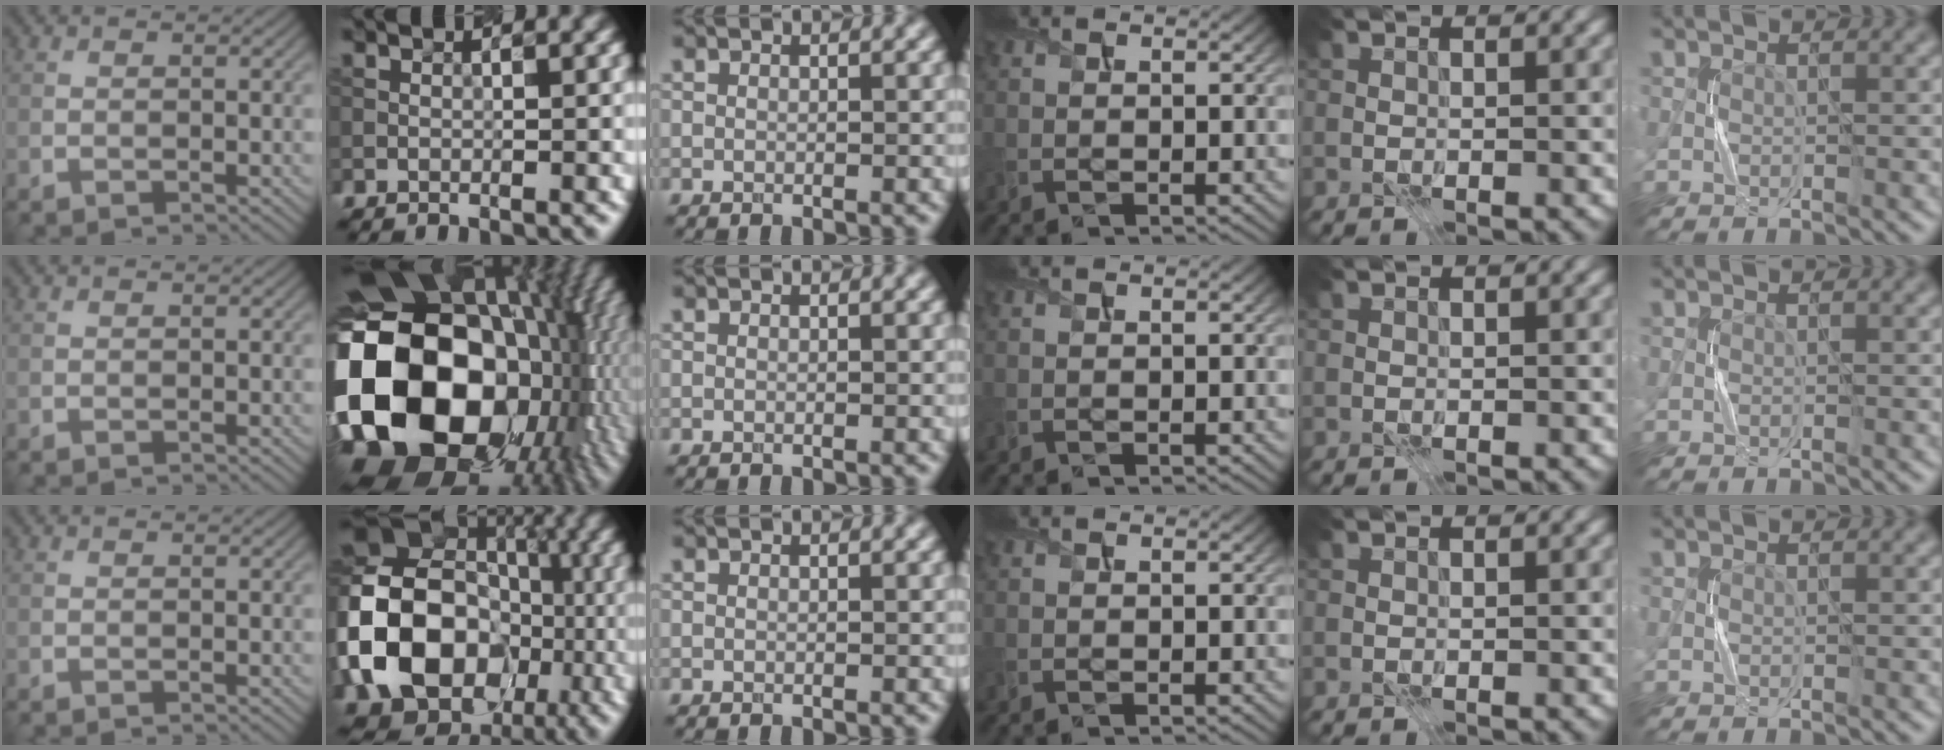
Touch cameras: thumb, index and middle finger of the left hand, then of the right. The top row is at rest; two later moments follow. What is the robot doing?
{"motion": "press", "object": "sticker"}